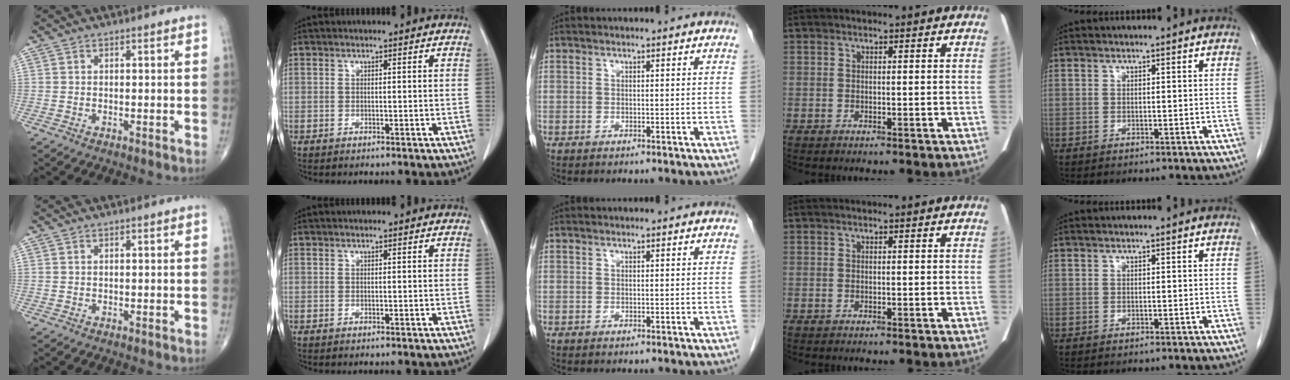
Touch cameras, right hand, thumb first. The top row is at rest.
{}